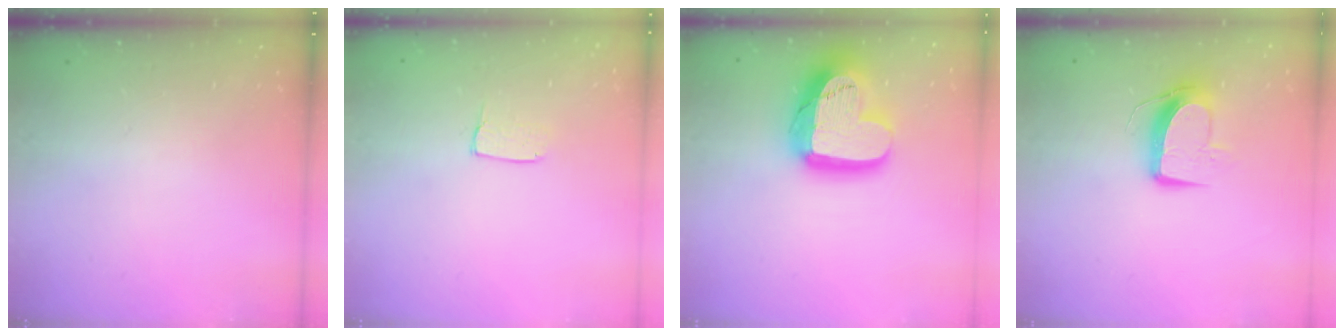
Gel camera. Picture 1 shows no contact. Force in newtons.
{"total": 4.4, "press": 4.4, "slide": 0.3}
{"total": 24.2, "press": 24.1, "slide": 1.8}
{"total": 9.8, "press": 9.8, "slide": 1.0}